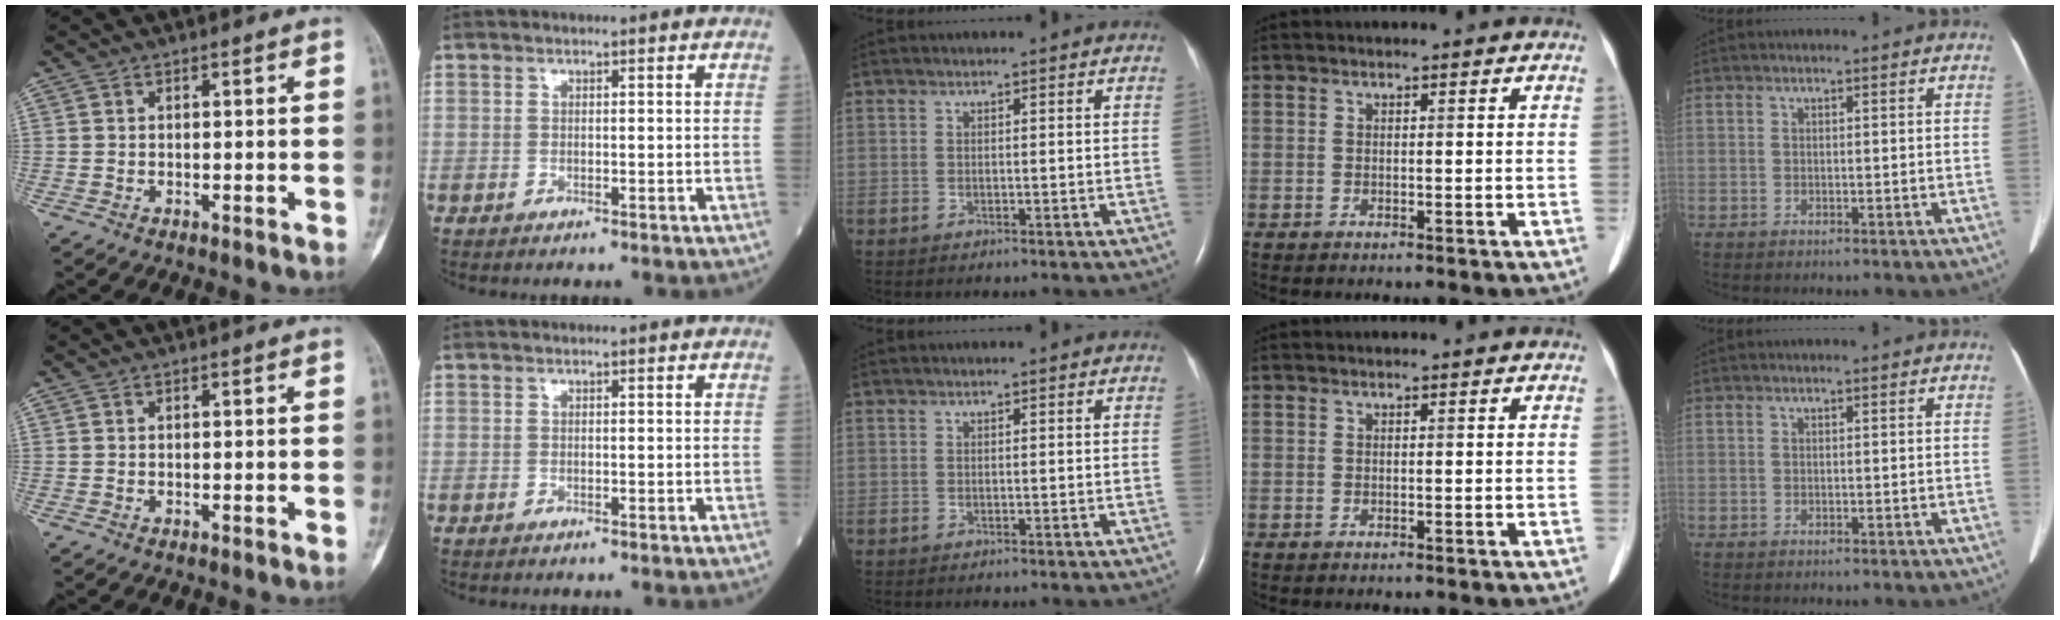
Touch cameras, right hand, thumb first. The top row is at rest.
{}